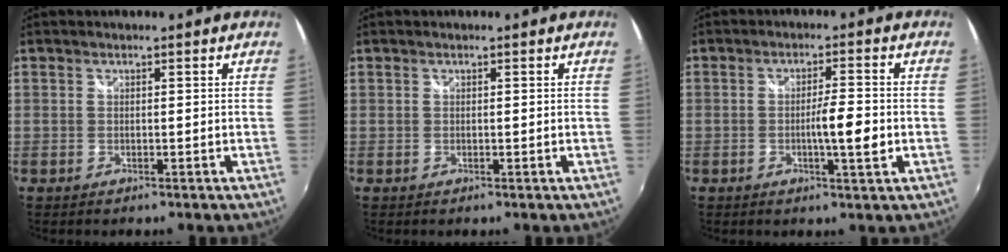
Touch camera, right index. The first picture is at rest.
{"total": 0.0}
{"total": 5.5, "force": [-1.2, 0.3, 5.4], "torque": [-0.088, -0.006, -0.019]}